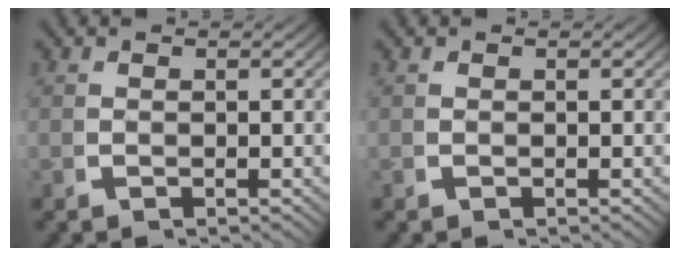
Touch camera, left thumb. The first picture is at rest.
{"total": 0.0}